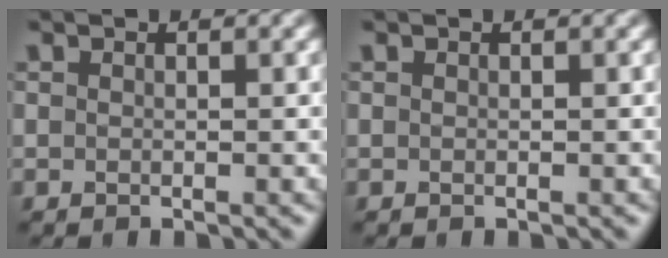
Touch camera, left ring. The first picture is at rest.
{"total": 0.0}